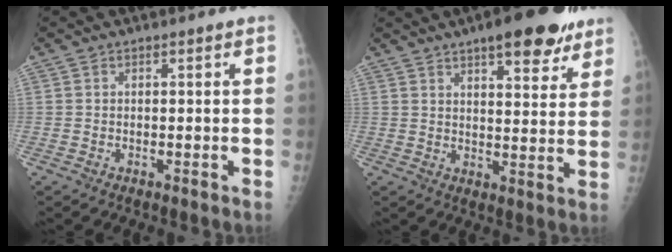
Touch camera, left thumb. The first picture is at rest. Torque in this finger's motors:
{"motor_torque": [-0.15, 0.19, -0.34, -0.27, -0.03]}